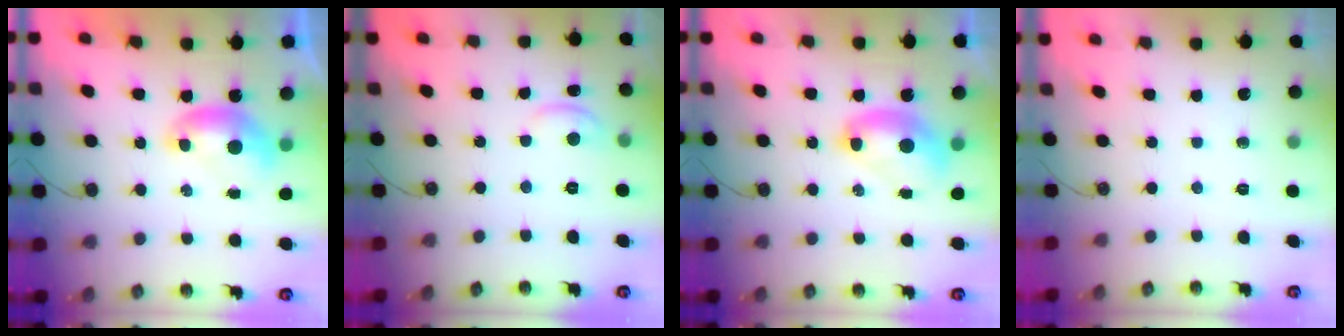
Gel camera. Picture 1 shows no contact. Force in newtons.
{"total": 1.2, "press": 1.1, "slide": 0.5}
{"total": 2.7, "press": 2.7, "slide": 0.1}
{"total": 0.0}